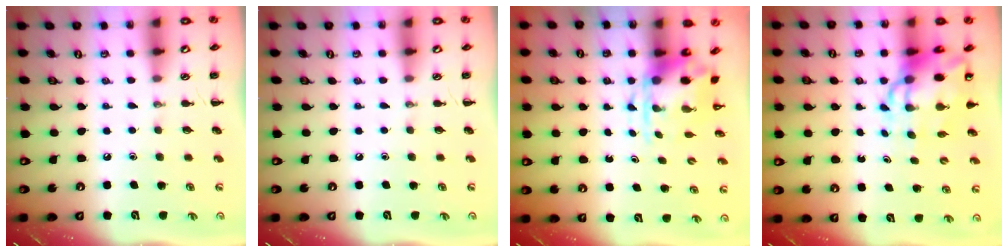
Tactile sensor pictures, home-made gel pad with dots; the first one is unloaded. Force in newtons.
{"total": 0.0}
{"total": 3.7, "press": 3.6, "slide": 0.9}
{"total": 10.6, "press": 10.2, "slide": 2.9}